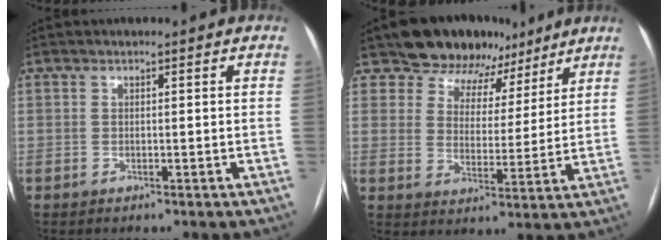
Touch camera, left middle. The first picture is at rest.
{"total": 11.1, "force": [8.8, 6.6, 1.6], "torque": [-0.010, 0.012, 0.121]}